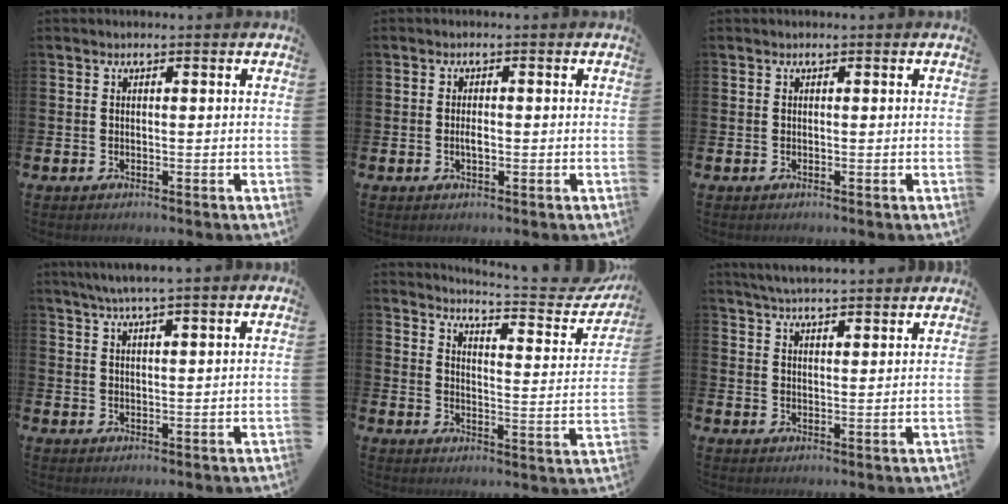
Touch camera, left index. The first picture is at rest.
{"total": 1.5, "force": [-0.2, 0.7, 1.3], "torque": [-0.017, -0.001, -0.006]}
{"total": 0.0}
{"total": 4.0, "force": [3.6, -0.4, 1.8], "torque": [-0.048, -0.005, 0.066]}
{"total": 5.1, "force": [4.8, -0.2, 1.6], "torque": [-0.028, -0.055, 0.070]}
{"total": 4.8, "force": [4.7, 0.0, 0.7], "torque": [-0.023, -0.024, 0.084]}